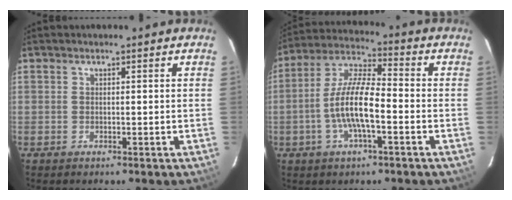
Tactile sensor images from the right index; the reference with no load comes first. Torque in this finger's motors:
{"motor_torque": [1.92, -0.22, 1.05, 0.21]}